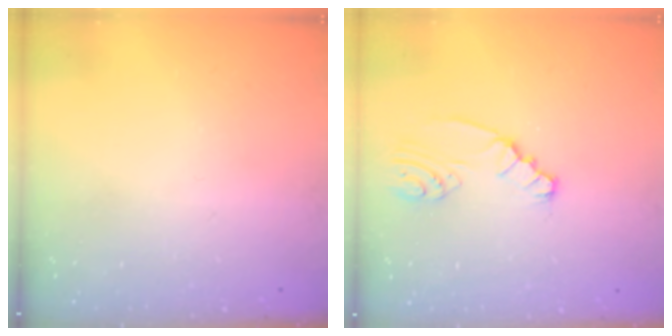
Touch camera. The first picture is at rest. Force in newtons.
{"total": 2.2, "press": 2.2, "slide": 0.1}